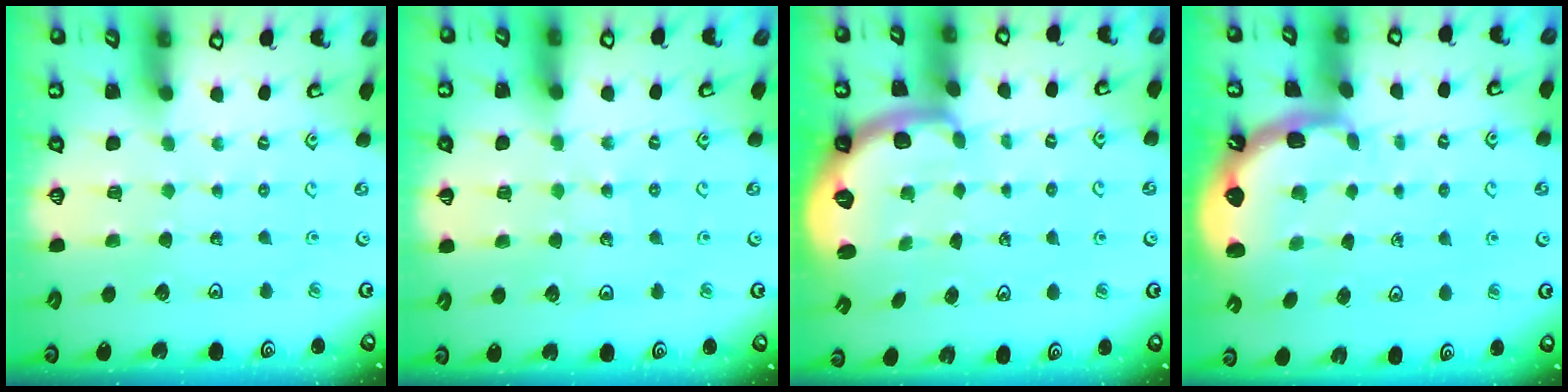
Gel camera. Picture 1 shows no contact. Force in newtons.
{"total": 6.1, "press": 5.9, "slide": 1.4}
{"total": 1.9, "press": 1.8, "slide": 0.5}
{"total": 2.7, "press": 1.4, "slide": 2.3}